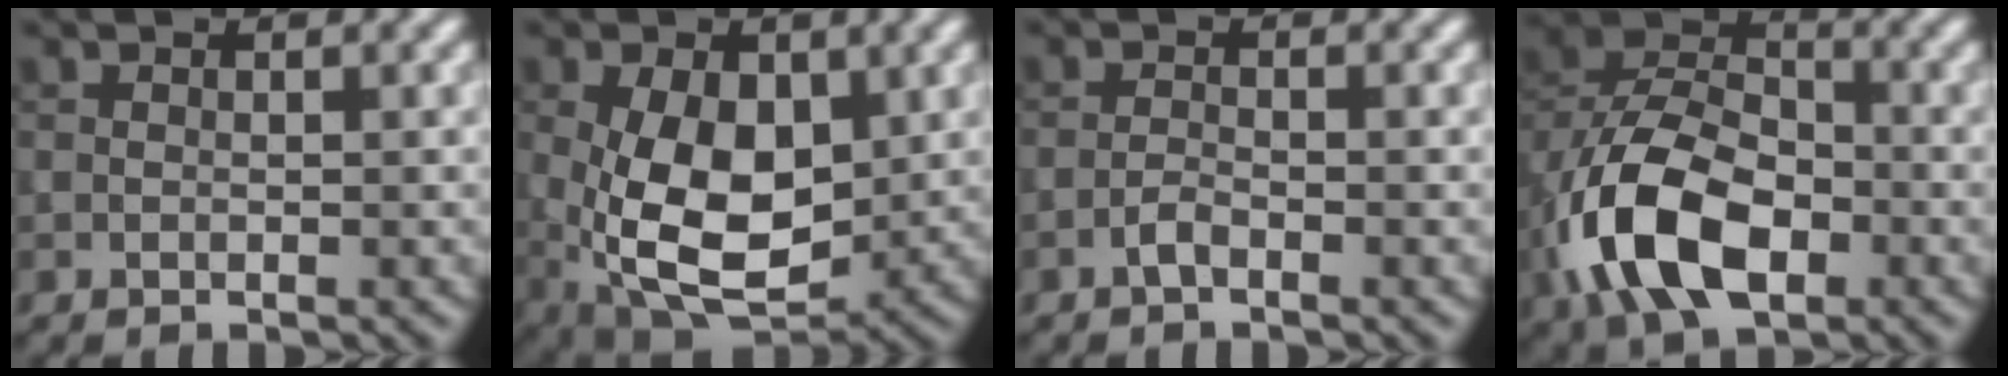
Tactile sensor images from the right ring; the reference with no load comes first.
{"total": 9.8, "force": [-0.3, 5.9, 7.9], "torque": [-0.151, -0.013, 0.001]}
{"total": 1.2, "force": [-0.8, 0.3, 0.8], "torque": [-0.018, 0.003, -0.018]}
{"total": 11.1, "force": [-4.4, 6.6, 7.8], "torque": [-0.166, 0.001, -0.093]}